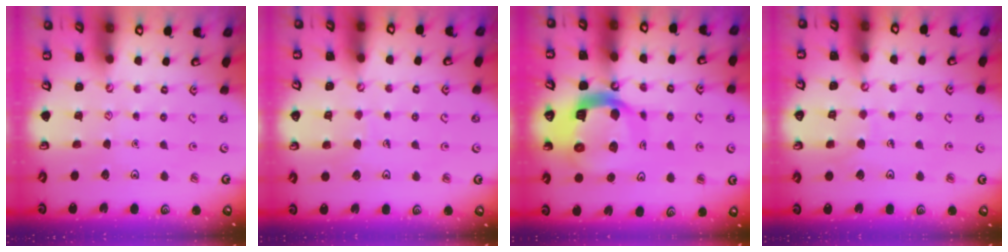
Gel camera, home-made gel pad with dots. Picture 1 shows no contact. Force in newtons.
{"total": 3.7, "press": 3.7, "slide": 0.3}
{"total": 15.7, "press": 15.6, "slide": 1.7}
{"total": 5.1, "press": 5.1, "slide": 0.3}